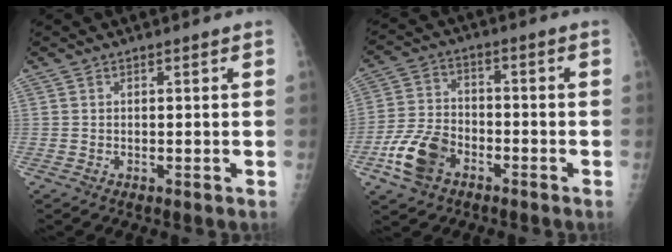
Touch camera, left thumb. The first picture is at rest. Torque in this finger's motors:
{"motor_torque": [-0.43, 0.49, 0.40, 0.33, 0.08]}